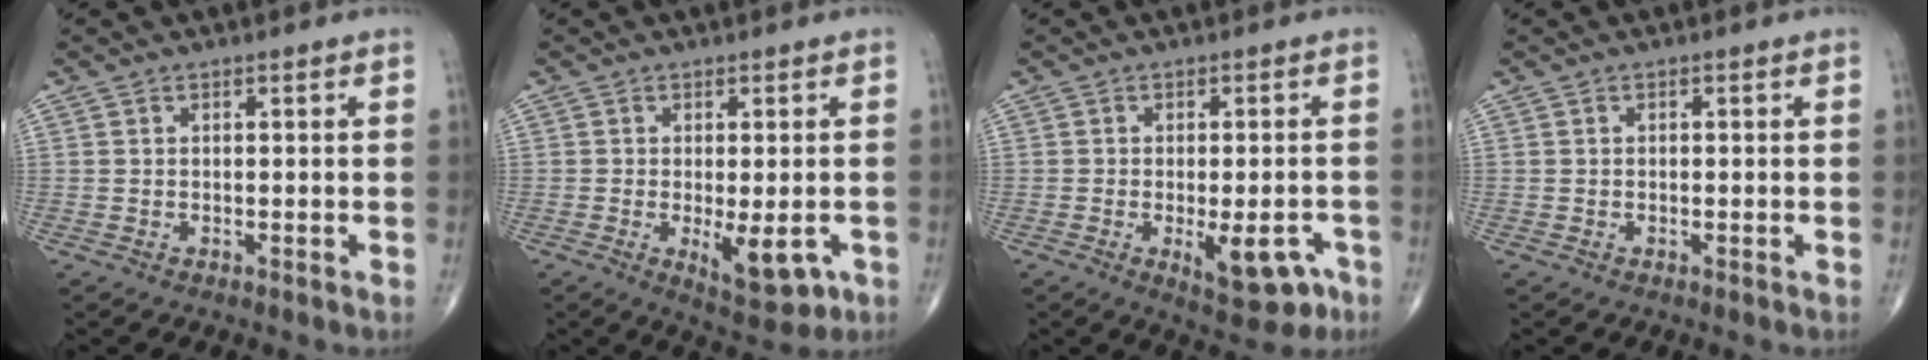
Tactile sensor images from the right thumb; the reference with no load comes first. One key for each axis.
{"total": 7.8, "fx": -2.2, "fy": 3.2, "fz": 6.7, "tx": -0.083, "ty": -0.015, "tz": -0.024}
{"total": 8.8, "fx": -3.5, "fy": 3.9, "fz": 7.1, "tx": -0.071, "ty": 0.009, "tz": -0.037}
{"total": 0.0}